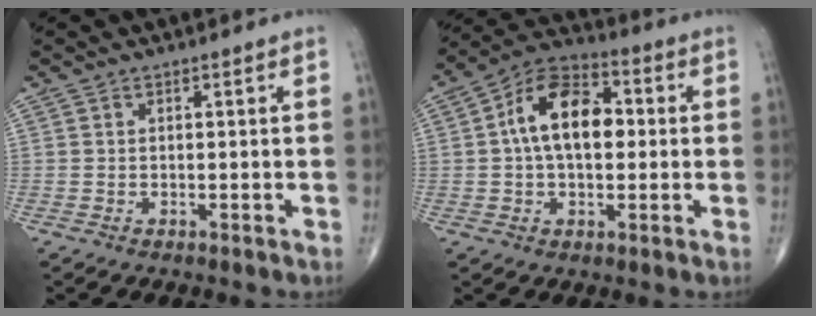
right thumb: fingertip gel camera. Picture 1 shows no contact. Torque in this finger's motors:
{"motor_torque": [0.36, 0.61, 0.89, -0.23, 0.35]}